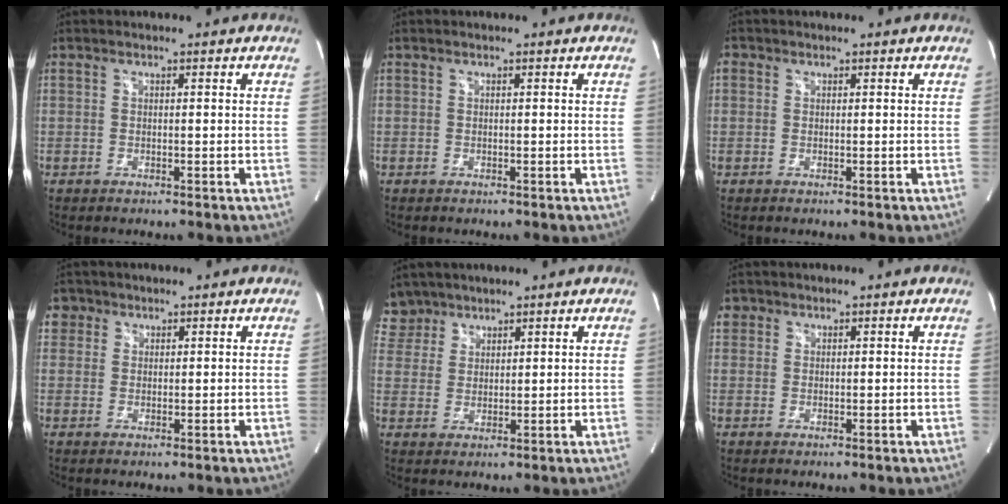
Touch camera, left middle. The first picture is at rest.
{"total": 0.0}
{"total": 1.1, "force": [0.3, 1.1, 0.2], "torque": [0.001, 0.008, 0.005]}
{"total": 2.9, "force": [1.4, 2.6, -0.1], "torque": [0.010, 0.010, 0.023]}
{"total": 5.0, "force": [4.2, 2.6, -0.8], "torque": [0.021, 0.006, 0.088]}
{"total": 2.0, "force": [0.9, 1.8, -0.1], "torque": [0.010, 0.007, 0.015]}